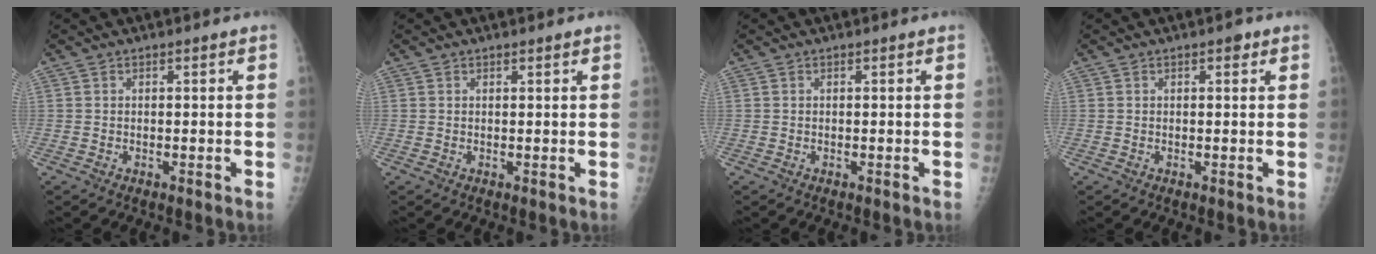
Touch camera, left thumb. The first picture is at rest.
{"total": 0.7, "force": [0.6, 0.2, 0.3], "torque": [-0.004, -0.003, 0.008]}
{"total": 0.0}
{"total": 1.5, "force": [0.8, 0.7, 1.0], "torque": [-0.007, 0.000, 0.008]}